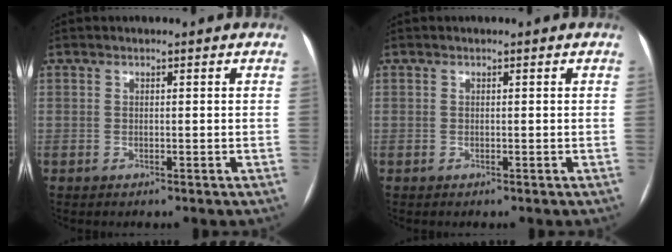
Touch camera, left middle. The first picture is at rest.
{"total": 0.0}